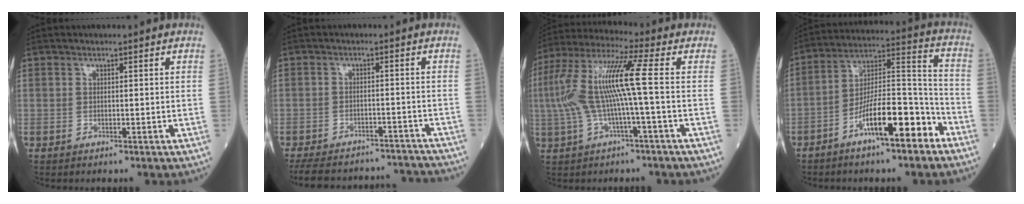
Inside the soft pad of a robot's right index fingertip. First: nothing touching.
{"total": 17.4, "force": [-16.2, 4.5, 4.5], "torque": [-0.111, 0.004, -0.209]}
{"total": 11.7, "force": [-0.5, 0.0, 11.7], "torque": [-0.246, 0.031, -0.015]}
{"total": 13.5, "force": [-7.7, 2.5, 10.8], "torque": [-0.184, 0.014, -0.131]}